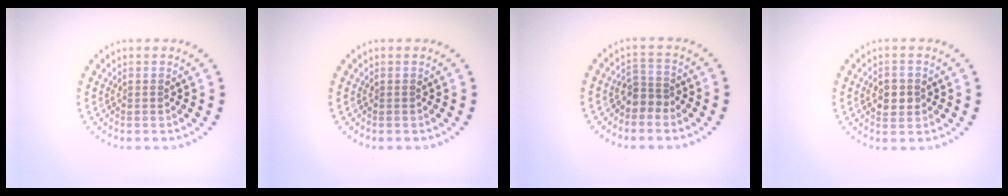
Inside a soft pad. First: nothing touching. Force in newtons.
{"total": 0.0}
{"total": 2.1, "press": 1.6, "slide": 1.4}
{"total": 2.8, "press": 2.8, "slide": 0.2}